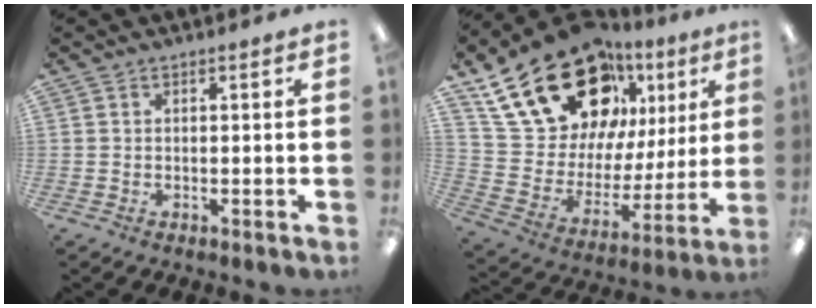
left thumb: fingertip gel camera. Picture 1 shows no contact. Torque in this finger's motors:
{"motor_torque": [2.32, 2.69, 1.32, -1.45, 0.50]}